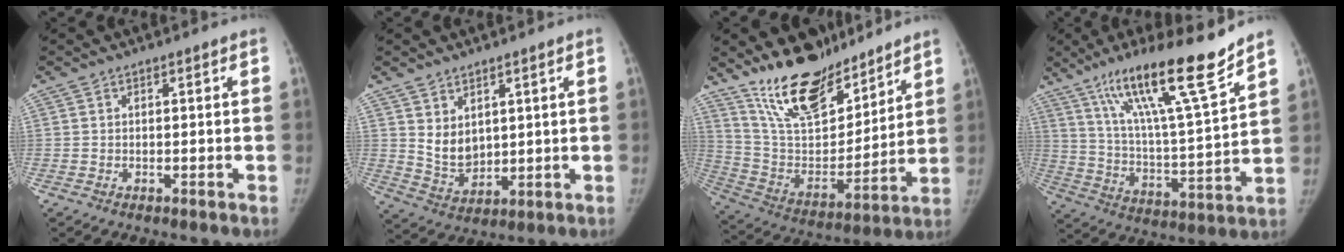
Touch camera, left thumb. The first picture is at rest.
{"total": 6.5, "force": [2.9, 4.4, 3.8], "torque": [-0.048, -0.032, 0.070]}
{"total": 20.0, "force": [15.7, 7.9, 9.5], "torque": [-0.118, -0.103, 0.283]}
{"total": 20.4, "force": [14.5, 1.4, 14.3], "torque": [-0.218, -0.071, 0.250]}